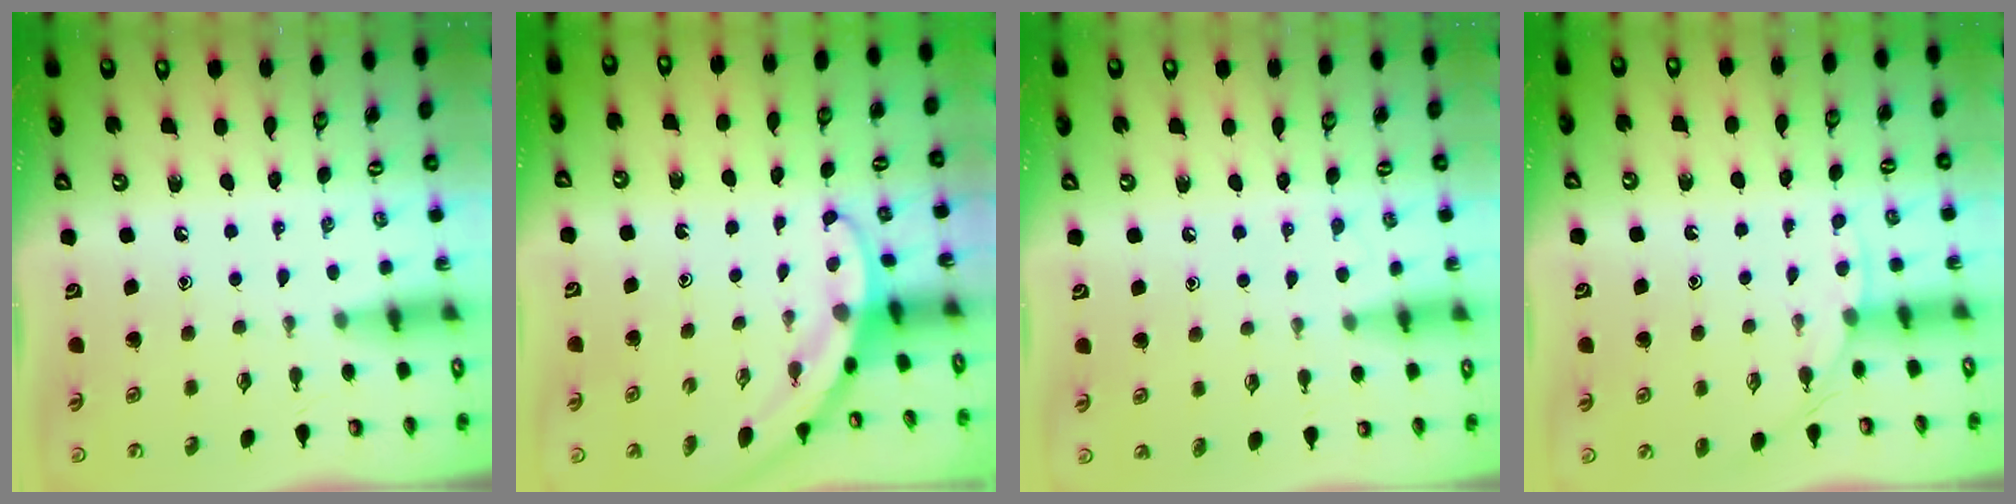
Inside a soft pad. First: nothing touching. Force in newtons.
{"total": 2.8, "press": 2.8, "slide": 0.0}
{"total": 4.3, "press": 4.3, "slide": 0.4}
{"total": 3.1, "press": 3.1, "slide": 0.4}